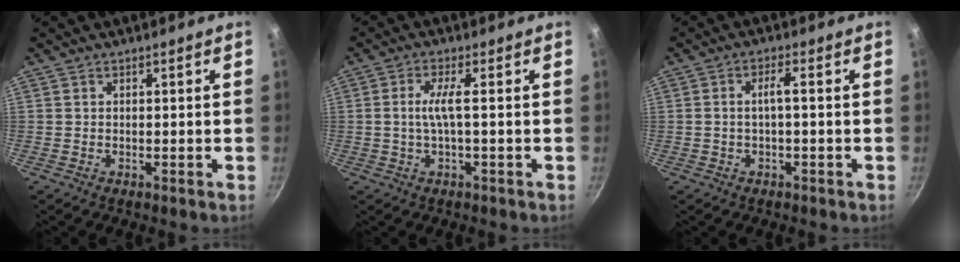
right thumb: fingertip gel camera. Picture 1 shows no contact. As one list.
[{"total": 4.0, "force": [-0.3, 0.4, 4.0], "torque": [-0.092, 0.008, -0.004]}, {"total": 2.9, "force": [-0.4, 0.5, 2.8], "torque": [-0.060, 0.018, -0.006]}]